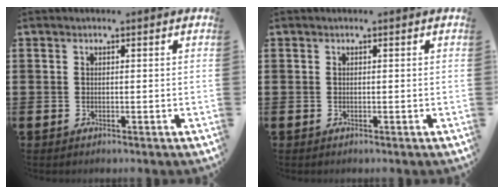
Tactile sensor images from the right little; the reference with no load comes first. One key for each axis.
{"total": 0.0}